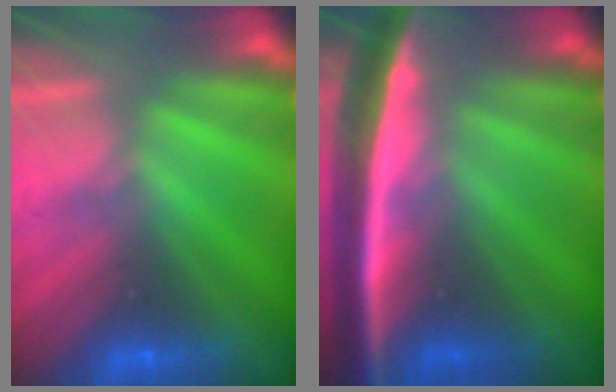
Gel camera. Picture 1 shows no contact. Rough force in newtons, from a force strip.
{"total": 8.3}